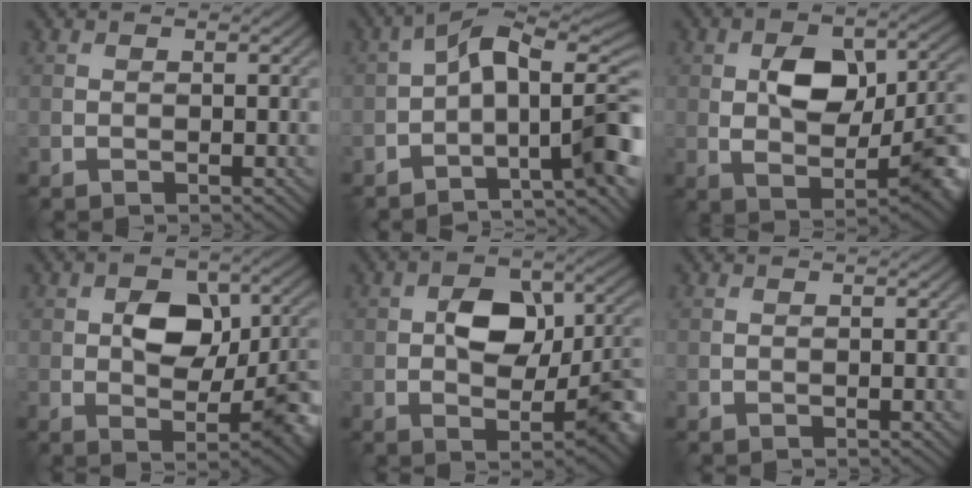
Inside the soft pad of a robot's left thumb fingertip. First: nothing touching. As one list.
[{"total": 11.2, "force": [-2.3, 5.2, 9.6], "torque": [-0.126, 0.009, -0.048]}, {"total": 11.8, "force": [0.2, 6.4, 9.9], "torque": [-0.154, 0.000, 0.003]}, {"total": 9.5, "force": [0.0, 5.3, 7.8], "torque": [-0.115, 0.004, -0.003]}, {"total": 10.3, "force": [-0.7, 5.7, 8.6], "torque": [-0.128, 0.009, -0.017]}, {"total": 0.0}]